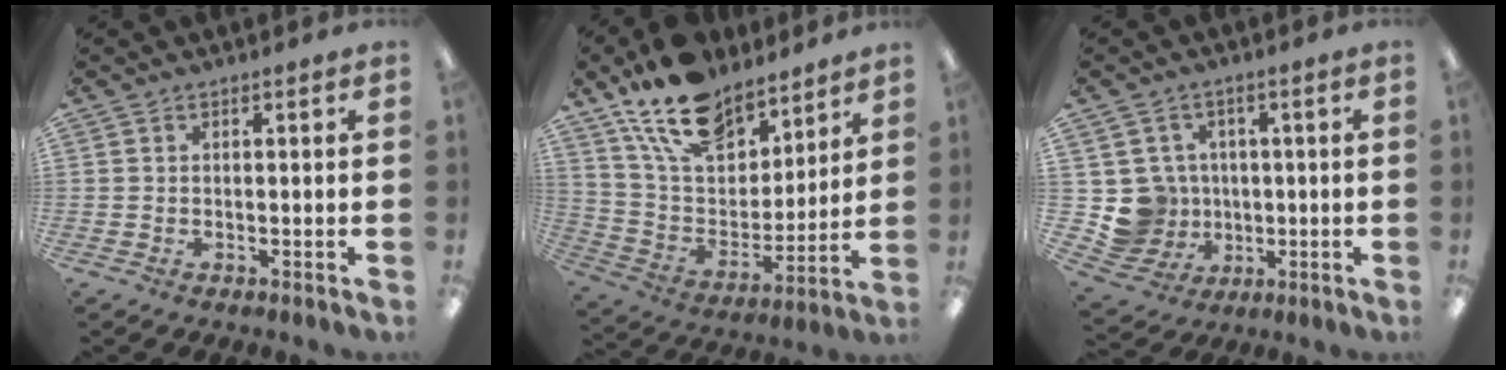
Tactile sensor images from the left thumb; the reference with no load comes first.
{"total": 18.5, "force": [13.6, 9.7, 7.9], "torque": [-0.159, -0.076, 0.250]}
{"total": 8.4, "force": [0.2, 8.3, 1.0], "torque": [-0.053, 0.001, 0.018]}